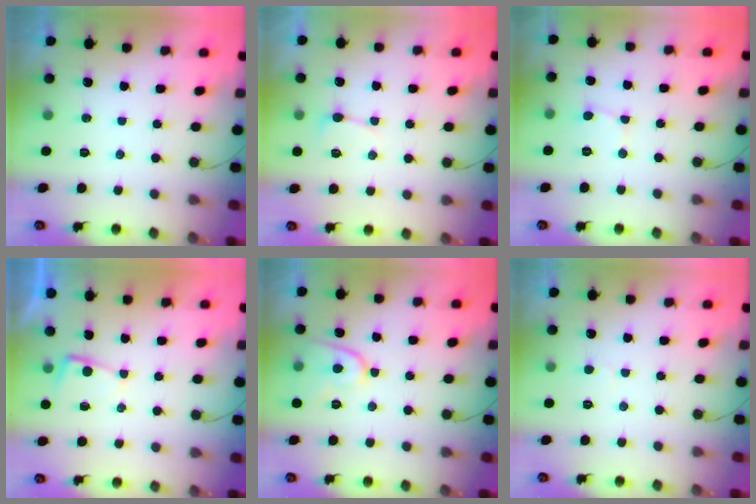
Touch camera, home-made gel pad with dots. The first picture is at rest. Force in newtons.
{"total": 3.6, "press": 3.6, "slide": 0.5}
{"total": 3.7, "press": 3.6, "slide": 0.3}
{"total": 2.0, "press": 2.0, "slide": 0.4}
{"total": 9.0, "press": 8.9, "slide": 1.0}
{"total": 2.6, "press": 2.6, "slide": 0.3}